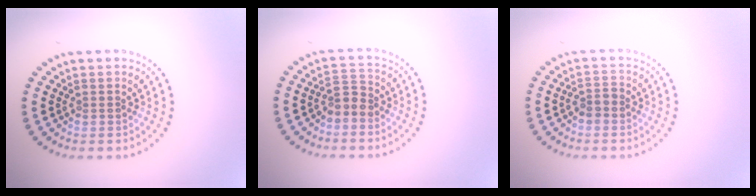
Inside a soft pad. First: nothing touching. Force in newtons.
{"total": 1.9, "press": 1.5, "slide": 1.1}
{"total": 1.5, "press": 1.4, "slide": 0.6}